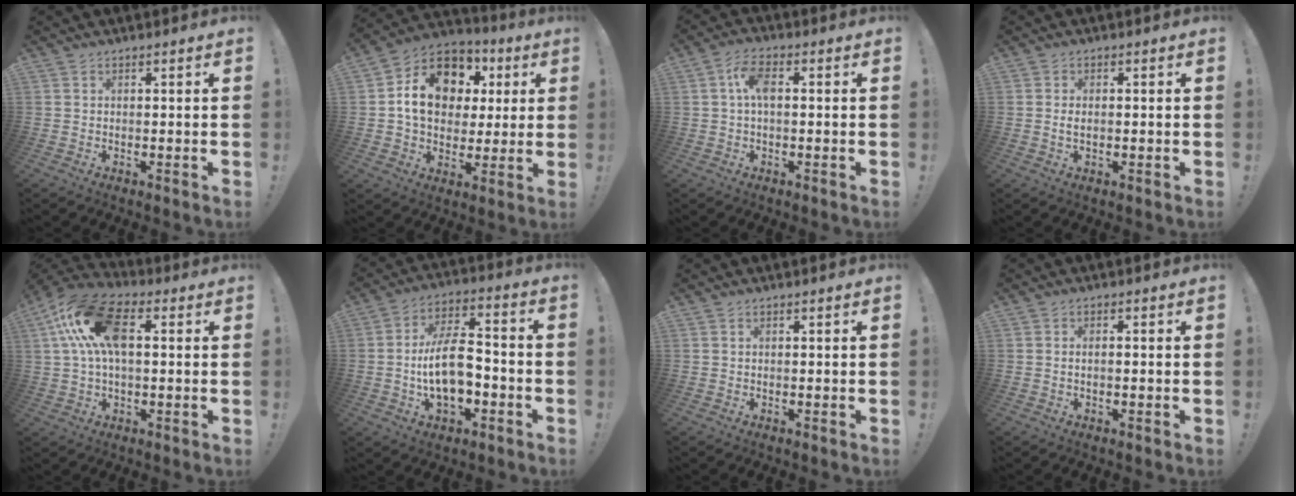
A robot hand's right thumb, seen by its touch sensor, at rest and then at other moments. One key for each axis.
{"total": 16.5, "fx": 3.9, "fy": 12.7, "fz": 9.7, "tx": -0.142, "ty": -0.003, "tz": 0.081}
{"total": 6.1, "fx": 0.6, "fy": 2.8, "fz": 5.4, "tx": -0.107, "ty": 0.013, "tz": 0.010}
{"total": 1.6, "fx": -0.2, "fy": 0.6, "fz": 1.4, "tx": -0.023, "ty": 0.002, "tz": -0.005}
{"total": 16.6, "fx": 3.9, "fy": 9.3, "fz": 13.3, "tx": -0.247, "ty": 0.007, "tz": 0.069}
{"total": 14.9, "fx": -3.4, "fy": 8.0, "fz": 12.1, "tx": -0.232, "ty": 0.014, "tz": -0.065}
{"total": 0.0}
{"total": 1.3, "fx": -0.5, "fy": 0.1, "fz": 1.2, "tx": -0.026, "ty": 0.004, "tz": -0.009}